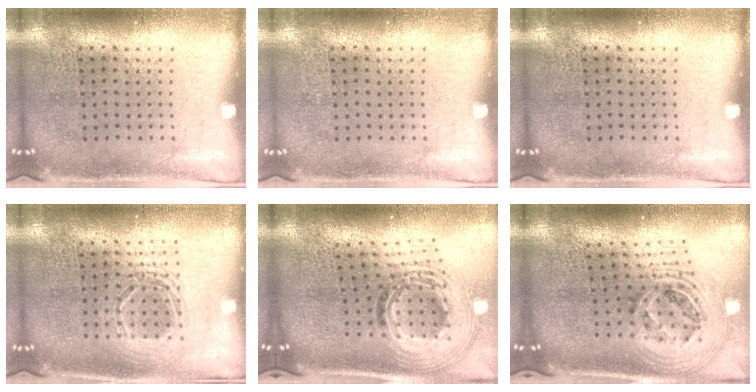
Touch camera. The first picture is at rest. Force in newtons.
{"total": 0.0}
{"total": 0.0}
{"total": 1.8, "press": 1.5, "slide": 1.0}
{"total": 2.1, "press": 1.6, "slide": 1.4}
{"total": 2.8, "press": 1.8, "slide": 2.1}